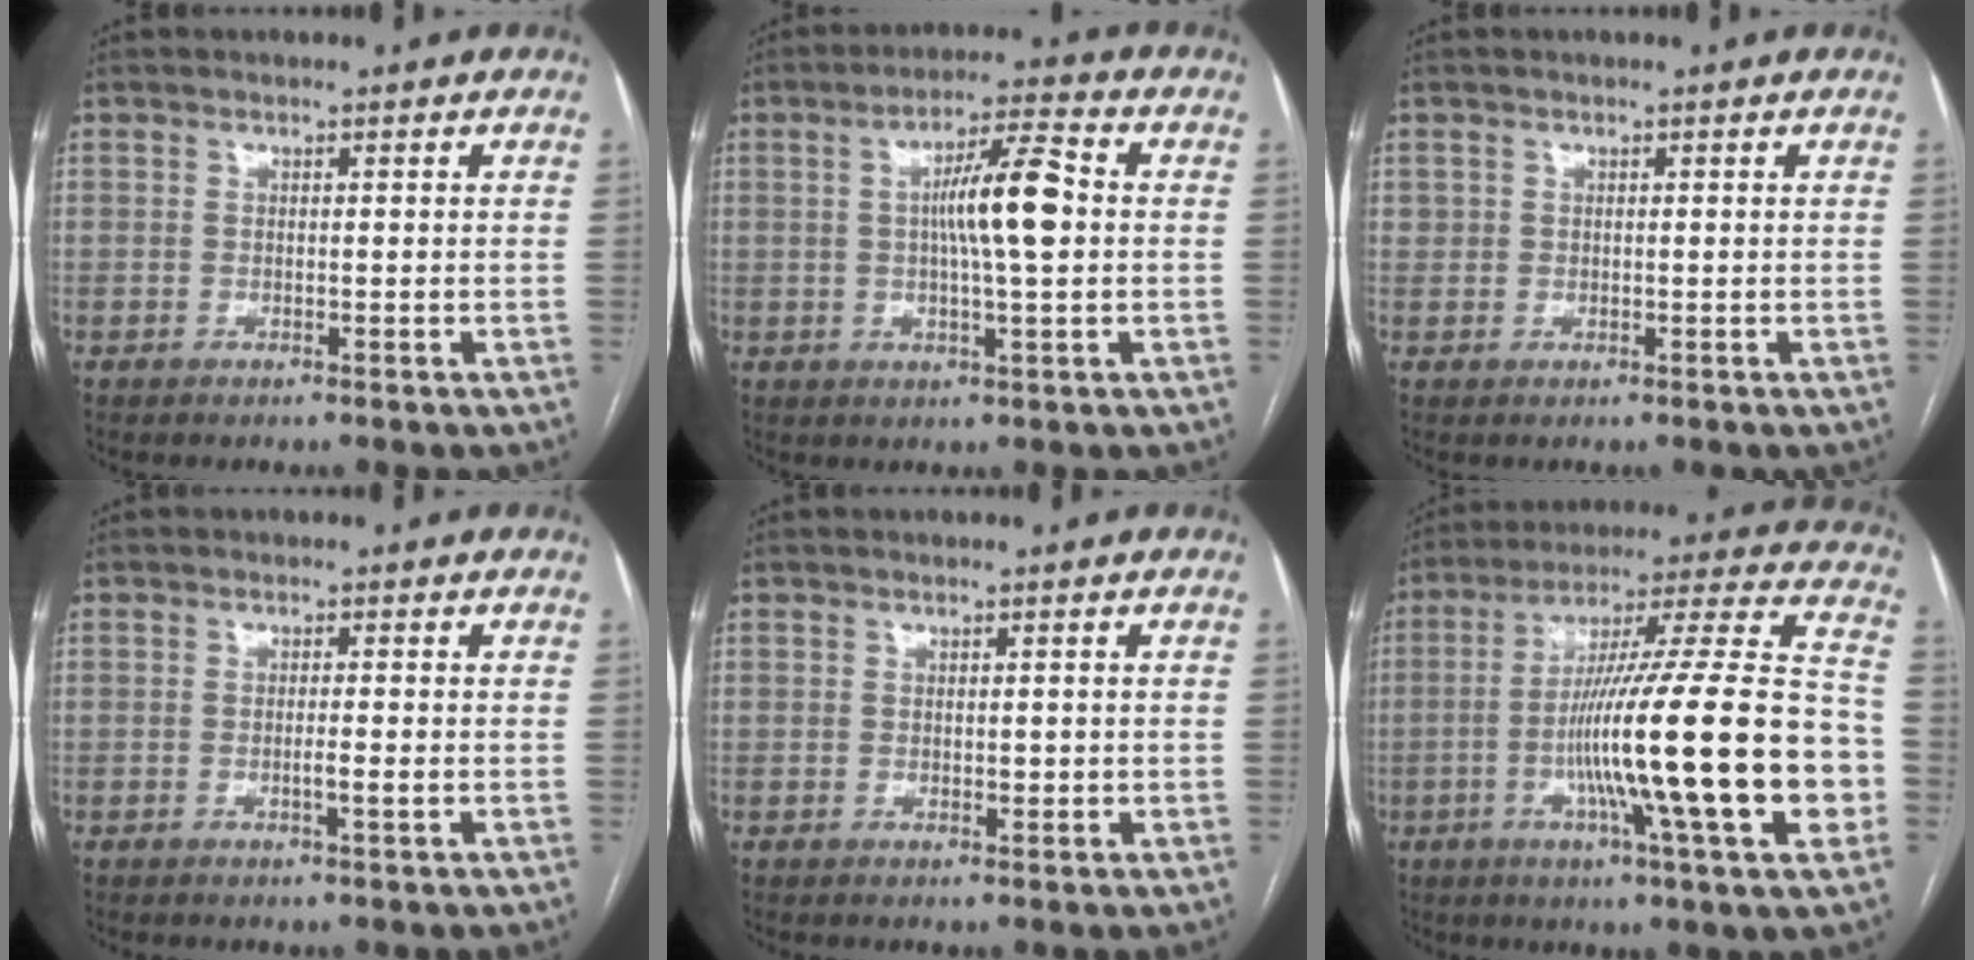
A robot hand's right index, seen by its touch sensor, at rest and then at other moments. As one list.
[{"total": 9.4, "force": [0.7, 0.9, 9.3], "torque": [-0.161, 0.012, 0.008]}, {"total": 0.8, "force": [0.3, 0.8, 0.1], "torque": [0.010, 0.003, 0.002]}, {"total": 1.8, "force": [-0.5, -0.1, 1.7], "torque": [-0.032, -0.002, -0.008]}, {"total": 1.2, "force": [0.0, 0.7, 1.0], "torque": [-0.013, -0.002, 0.002]}, {"total": 27.5, "force": [-6.0, 0.6, 26.8], "torque": [-0.386, -0.011, -0.112]}]